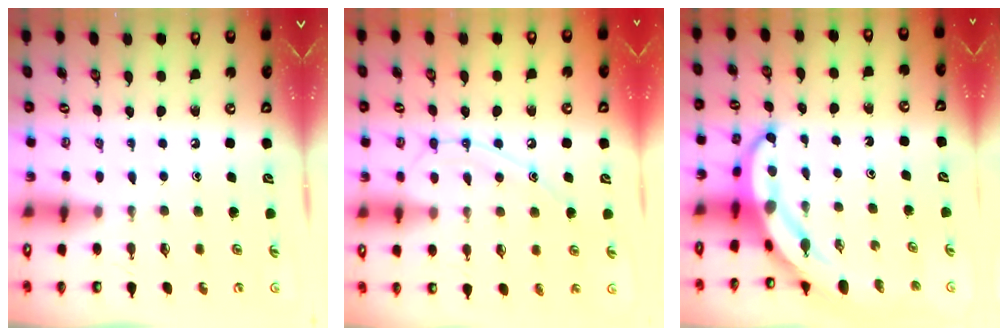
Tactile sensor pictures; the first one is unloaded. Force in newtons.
{"total": 11.5, "press": 11.4, "slide": 1.0}
{"total": 7.7, "press": 7.6, "slide": 1.4}